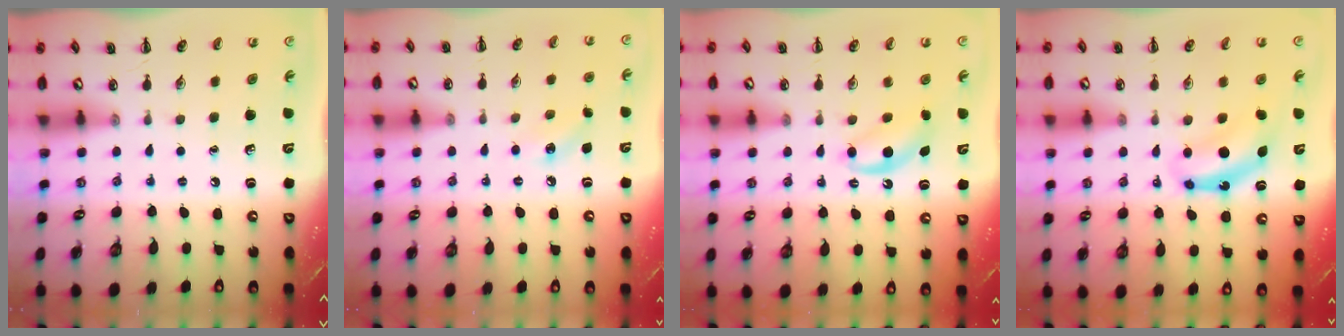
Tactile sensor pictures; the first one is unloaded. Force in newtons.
{"total": 7.2, "press": 6.9, "slide": 2.0}
{"total": 5.1, "press": 5.0, "slide": 1.1}
{"total": 7.3, "press": 7.3, "slide": 0.3}